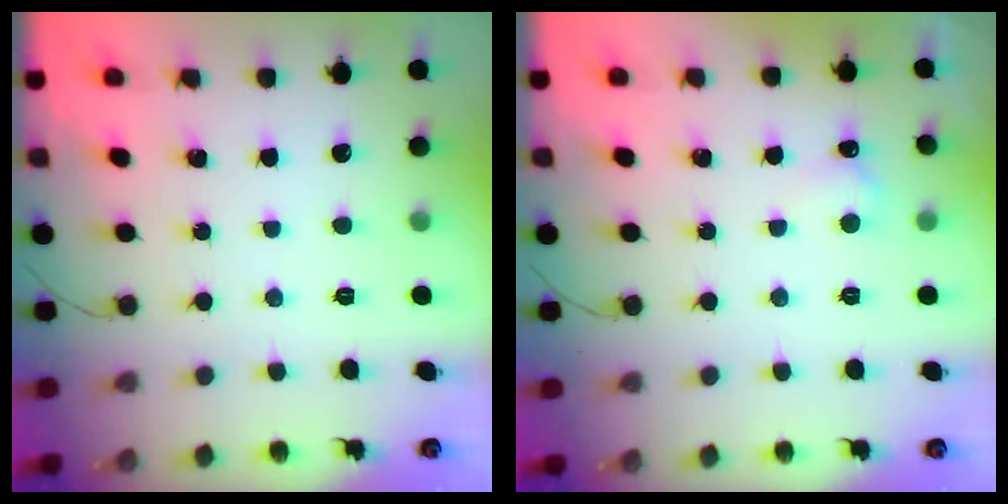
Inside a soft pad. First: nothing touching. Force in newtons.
{"total": 4.8, "press": 4.6, "slide": 1.2}